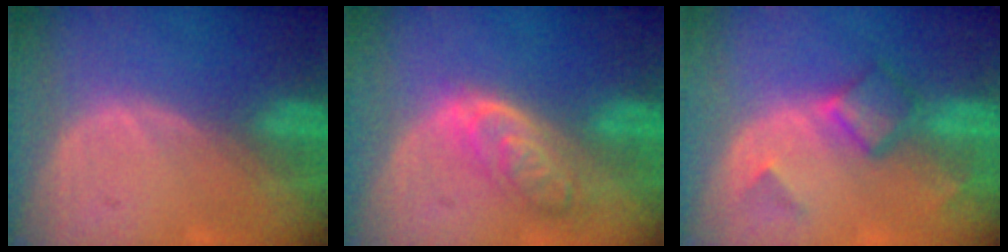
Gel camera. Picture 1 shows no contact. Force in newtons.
{"total": 6.4, "press": 5.7, "slide": 2.9}
{"total": 4.9, "press": 4.7, "slide": 1.4}